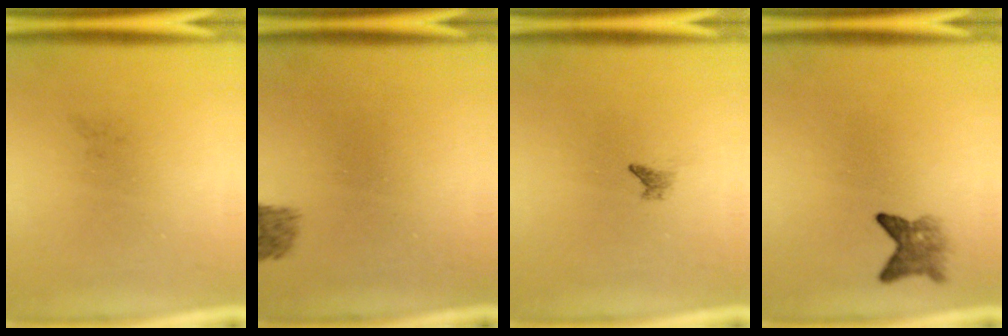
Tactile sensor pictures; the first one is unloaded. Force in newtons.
{"total": 1.8}
{"total": 0.8}
{"total": 2.8}